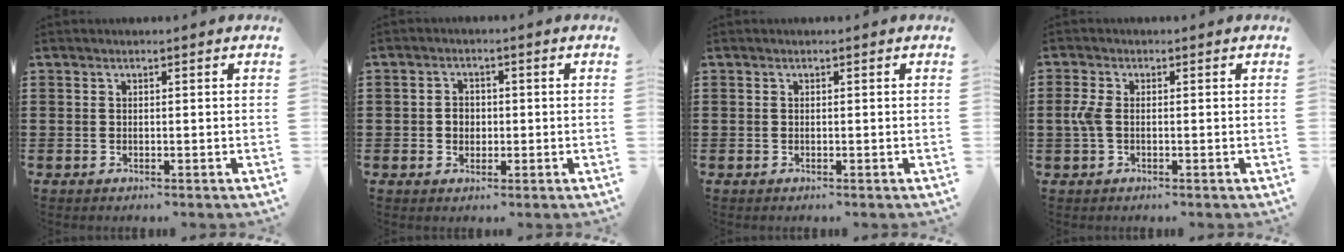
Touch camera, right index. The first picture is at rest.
{"total": 2.3, "force": [-0.2, 2.0, 1.1], "torque": [-0.027, 0.007, -0.007]}
{"total": 0.0}
{"total": 2.8, "force": [-0.4, 1.4, 2.4], "torque": [-0.067, -0.004, -0.014]}